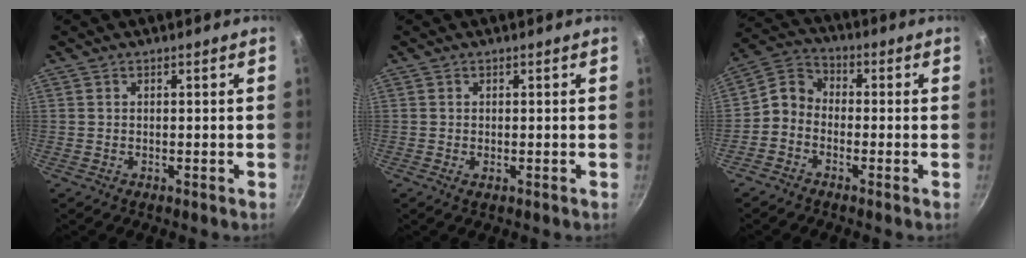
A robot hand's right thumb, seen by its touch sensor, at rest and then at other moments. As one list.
[{"total": 0.8, "force": [-0.3, 0.3, 0.7], "torque": [-0.012, -0.002, -0.004]}, {"total": 5.8, "force": [-2.1, 4.6, 2.9], "torque": [-0.045, 0.036, -0.066]}]